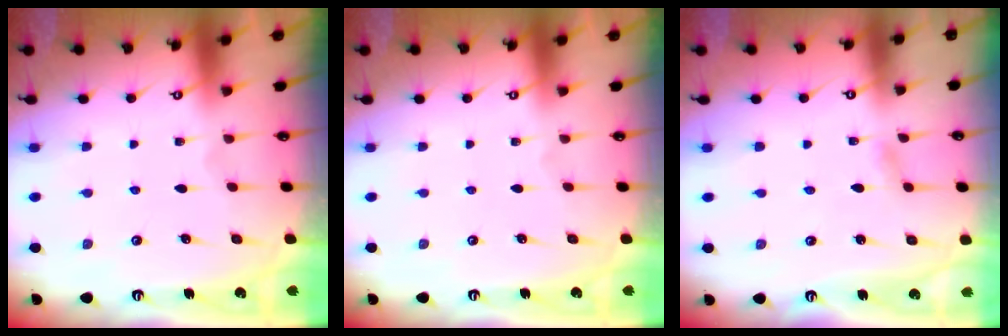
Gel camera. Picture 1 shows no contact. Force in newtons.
{"total": 0.0}
{"total": 2.0, "press": 2.0, "slide": 0.2}